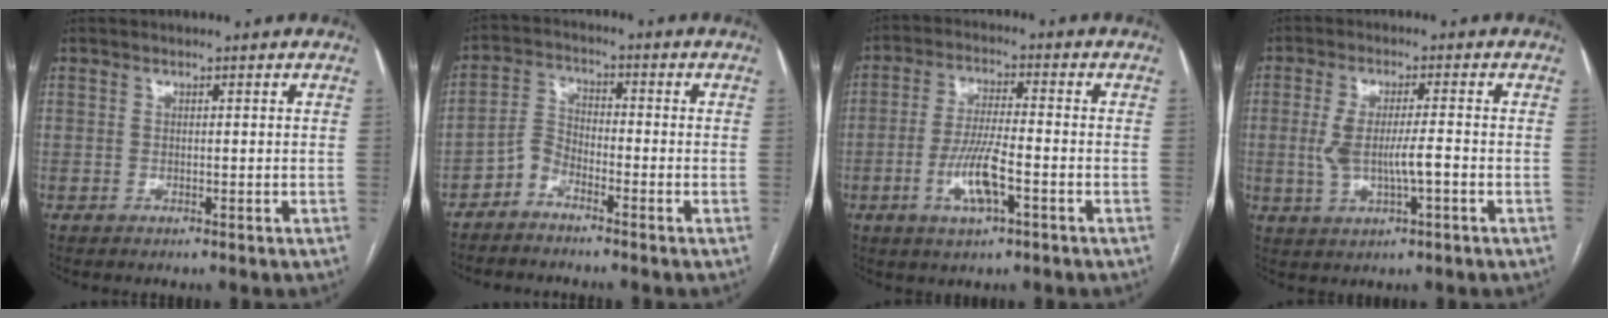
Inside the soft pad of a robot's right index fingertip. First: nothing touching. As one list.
[{"total": 3.6, "force": [-3.0, 1.6, 1.3], "torque": [-0.028, 0.004, -0.063]}, {"total": 7.9, "force": [-2.9, 1.6, 7.1], "torque": [-0.144, -0.003, -0.051]}, {"total": 6.6, "force": [-1.0, 1.6, 6.4], "torque": [-0.129, 0.004, -0.013]}]